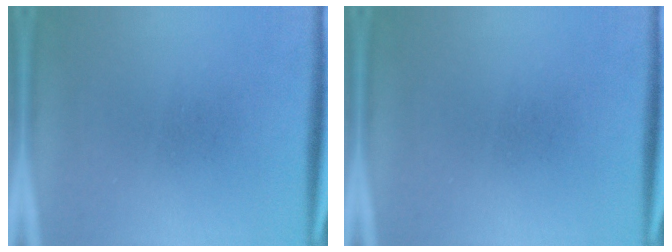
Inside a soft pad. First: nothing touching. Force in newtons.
{"total": 0.0}